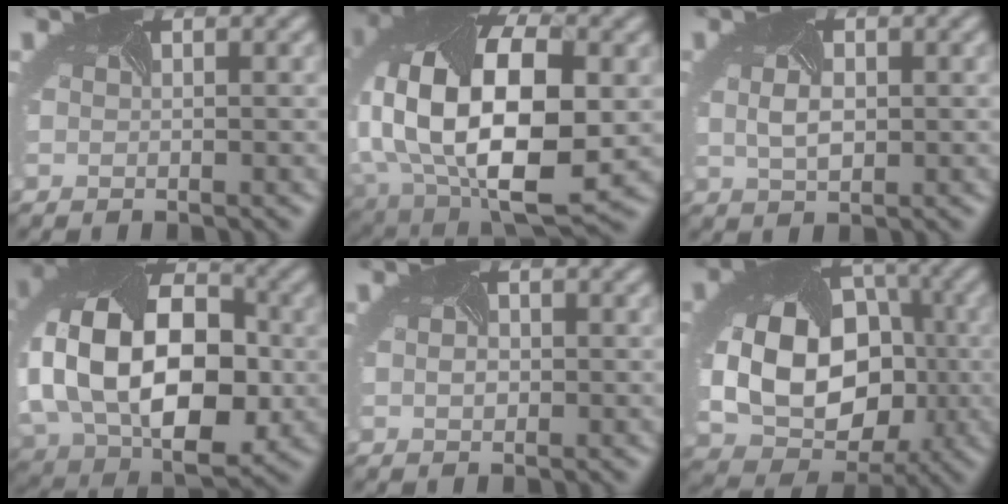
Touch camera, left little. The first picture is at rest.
{"total": 18.3, "force": [0.4, 11.2, 14.5], "torque": [-0.258, -0.039, 0.040]}
{"total": 2.5, "force": [0.2, 1.6, 1.9], "torque": [-0.048, -0.003, 0.012]}
{"total": 17.8, "force": [-0.5, 12.1, 13.1], "torque": [-0.252, -0.014, -0.003]}
{"total": 1.3, "force": [-0.1, 1.1, 0.7], "torque": [-0.018, 0.001, 0.001]}
{"total": 13.4, "force": [-0.8, 10.2, 8.7], "torque": [-0.145, -0.024, -0.005]}